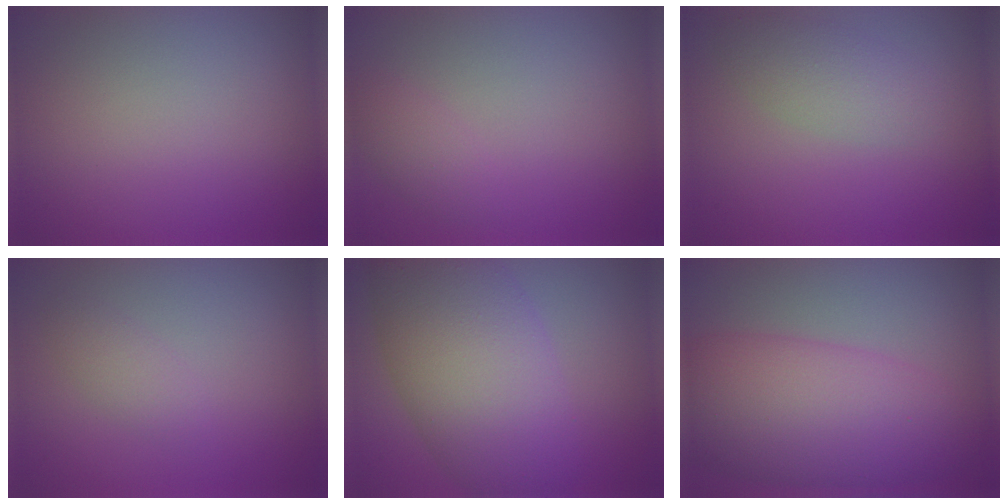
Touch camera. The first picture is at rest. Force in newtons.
{"total": 1.3, "press": 1.3, "slide": 0.1}
{"total": 2.5, "press": 2.5, "slide": 0.1}
{"total": 1.4, "press": 1.4, "slide": 0.1}
{"total": 10.6, "press": 10.6, "slide": 0.3}
{"total": 8.9, "press": 8.9, "slide": 0.1}